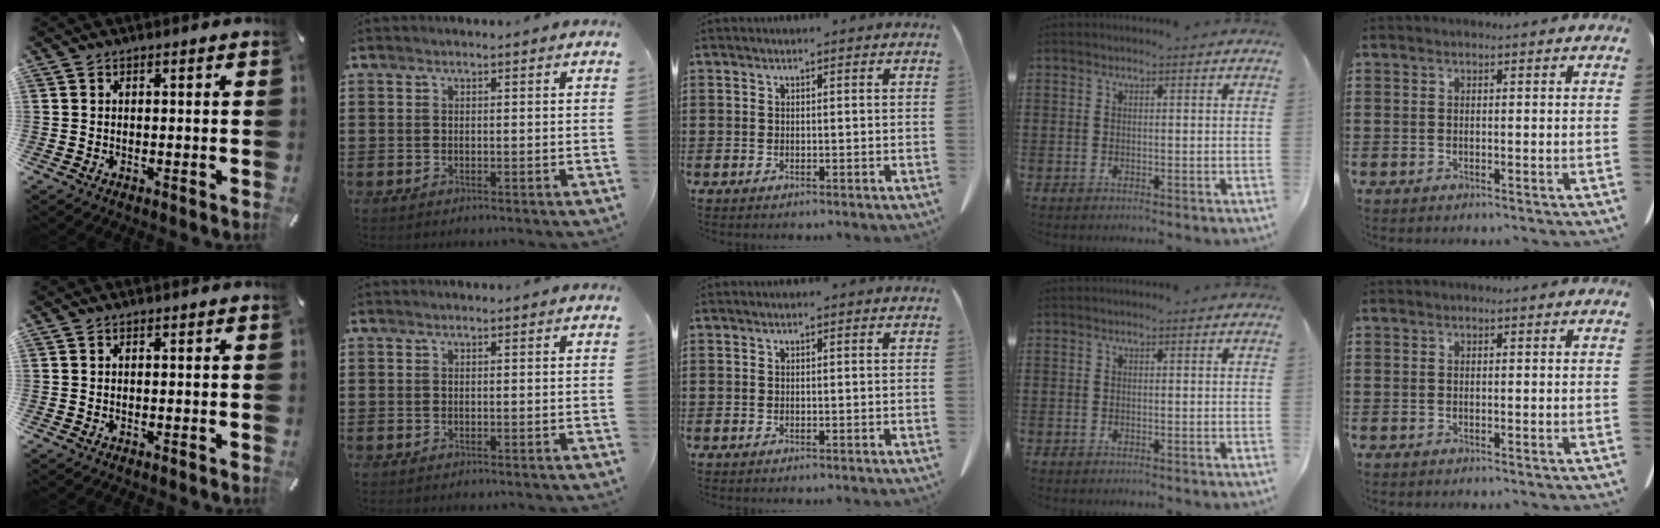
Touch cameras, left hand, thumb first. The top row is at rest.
{}